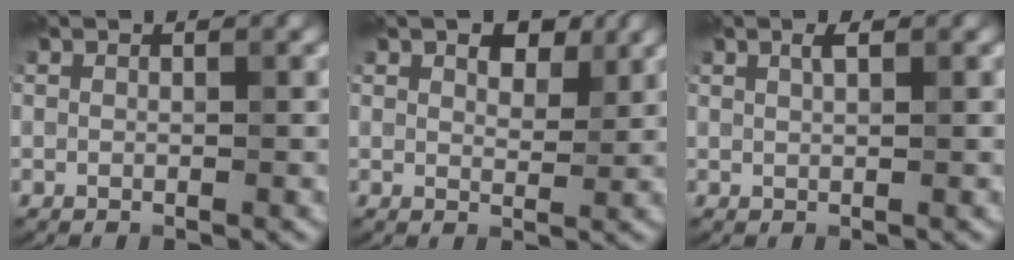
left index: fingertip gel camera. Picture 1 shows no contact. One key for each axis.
{"total": 3.5, "fx": 2.2, "fy": 1.7, "fz": 2.2, "tx": -0.032, "ty": 0.002, "tz": 0.031}
{"total": 1.0, "fx": 0.6, "fy": 0.2, "fz": 0.8, "tx": -0.017, "ty": 0.002, "tz": 0.010}